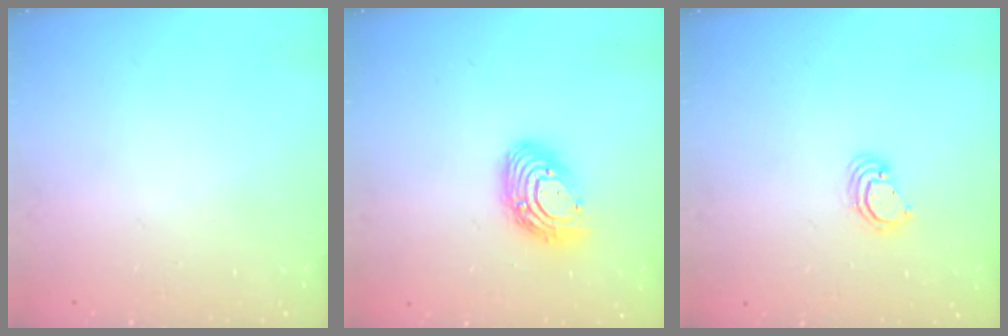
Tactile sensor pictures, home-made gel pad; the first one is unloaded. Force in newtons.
{"total": 11.8, "press": 11.8, "slide": 1.0}
{"total": 3.6, "press": 3.6, "slide": 0.2}